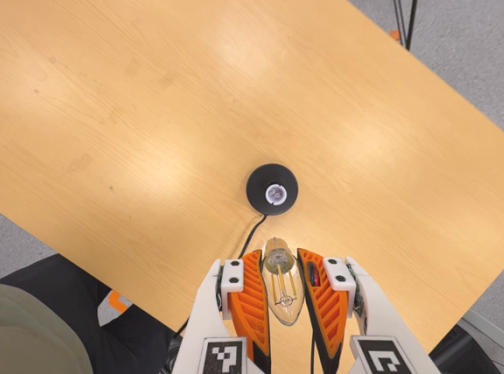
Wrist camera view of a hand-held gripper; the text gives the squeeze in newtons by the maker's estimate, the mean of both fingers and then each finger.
{"total": 22.2, "left": 23.4, "right": 21.0}